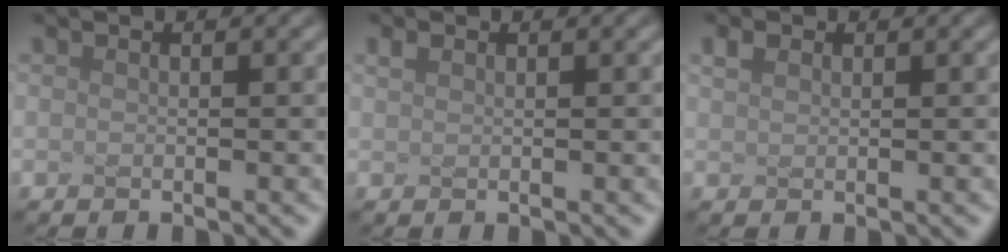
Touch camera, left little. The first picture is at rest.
{"total": 0.7, "force": [0.5, 0.4, 0.4], "torque": [-0.011, 0.003, 0.013]}
{"total": 1.0, "force": [0.7, 0.6, 0.5], "torque": [-0.011, 0.004, 0.016]}